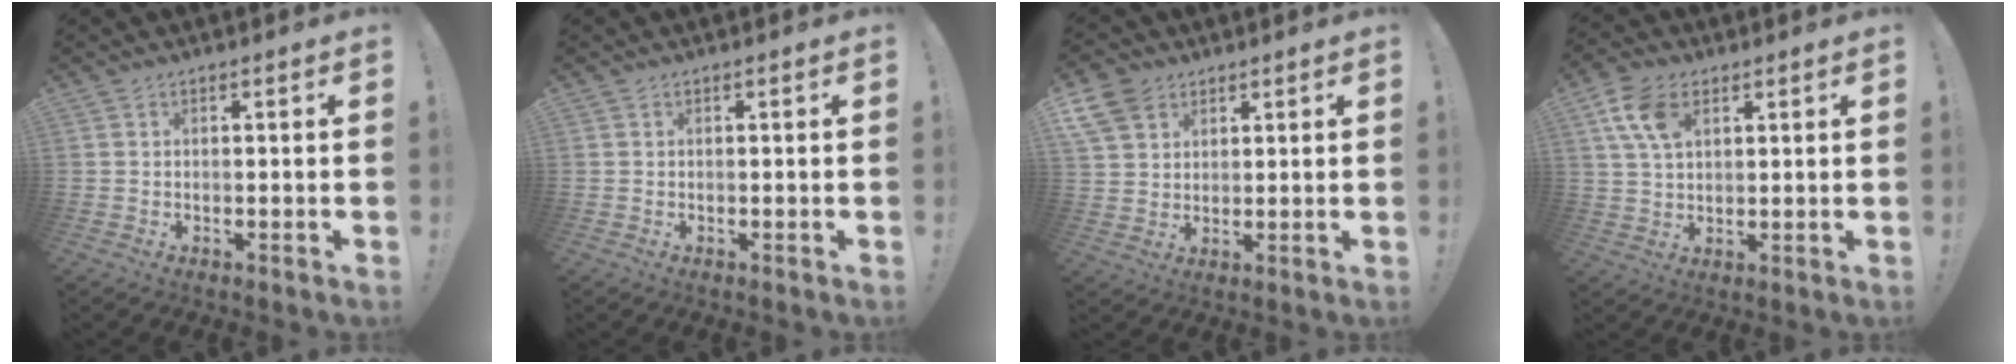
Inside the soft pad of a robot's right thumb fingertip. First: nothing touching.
{"total": 0.0}
{"total": 9.2, "force": [5.0, 6.6, 3.9], "torque": [-0.078, -0.019, 0.102]}
{"total": 9.9, "force": [4.4, 6.1, 6.4], "torque": [-0.120, -0.004, 0.087]}